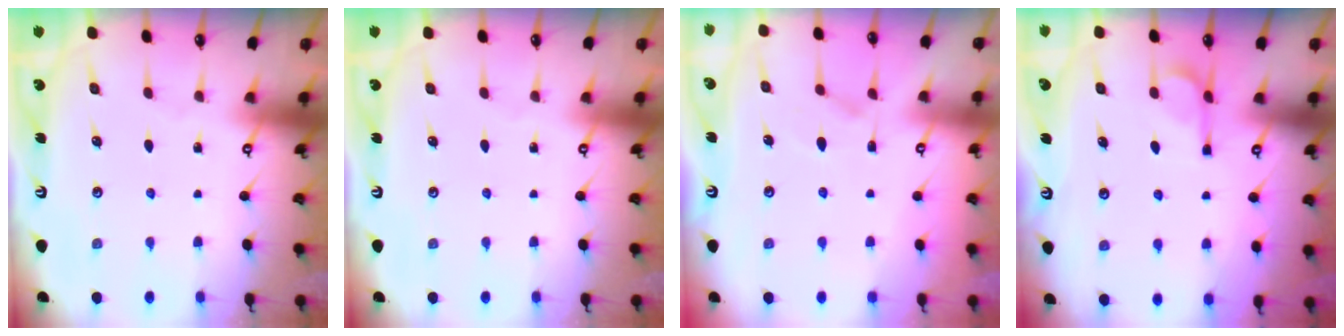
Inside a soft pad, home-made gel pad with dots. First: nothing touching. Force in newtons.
{"total": 0.0}
{"total": 0.9, "press": 0.1, "slide": 0.9}
{"total": 5.6, "press": 5.6, "slide": 0.8}